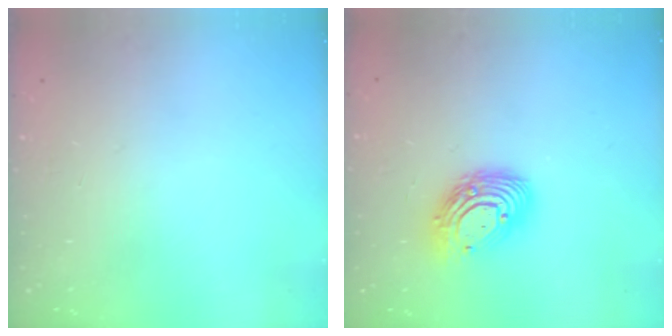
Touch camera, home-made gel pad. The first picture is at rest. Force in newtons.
{"total": 13.0, "press": 12.9, "slide": 1.2}